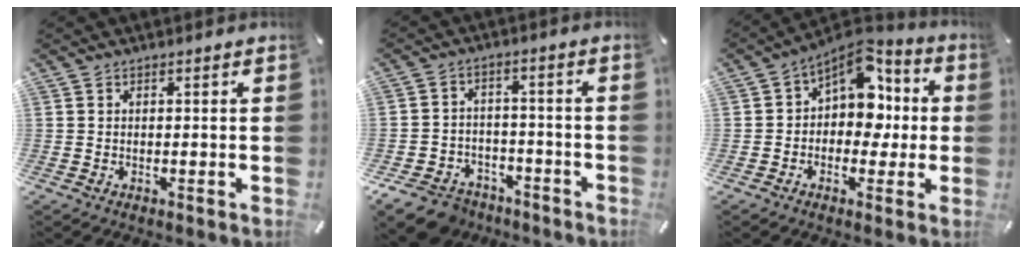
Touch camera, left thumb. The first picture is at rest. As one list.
[{"total": 9.2, "force": [-6.8, 5.5, 2.8], "torque": [-0.059, 0.040, -0.126]}, {"total": 10.3, "force": [3.2, 7.8, 5.9], "torque": [-0.085, -0.025, 0.060]}]